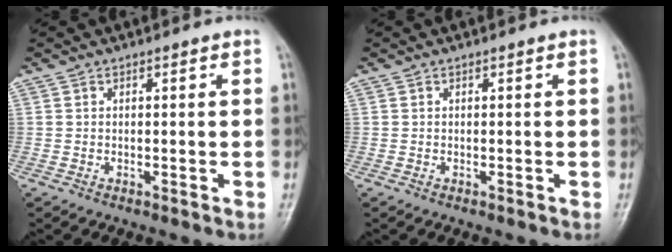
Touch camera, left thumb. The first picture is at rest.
{"total": 0.0}